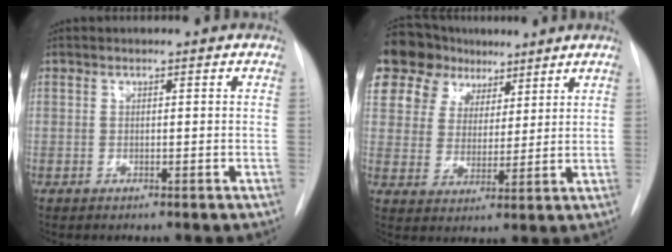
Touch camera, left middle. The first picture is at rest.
{"total": 17.8, "force": [12.0, 11.8, 5.9], "torque": [-0.152, 0.067, 0.221]}